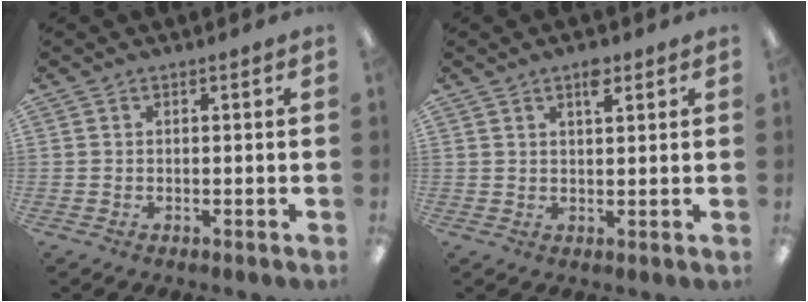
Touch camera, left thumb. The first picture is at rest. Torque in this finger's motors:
{"motor_torque": [-0.06, 0.03, -0.38, 0.24, 0.06]}